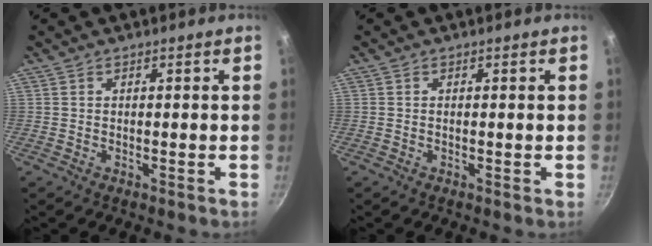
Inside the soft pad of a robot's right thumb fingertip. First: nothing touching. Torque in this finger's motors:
{"motor_torque": [-0.03, 0.30, 0.42, -0.21, -0.01]}